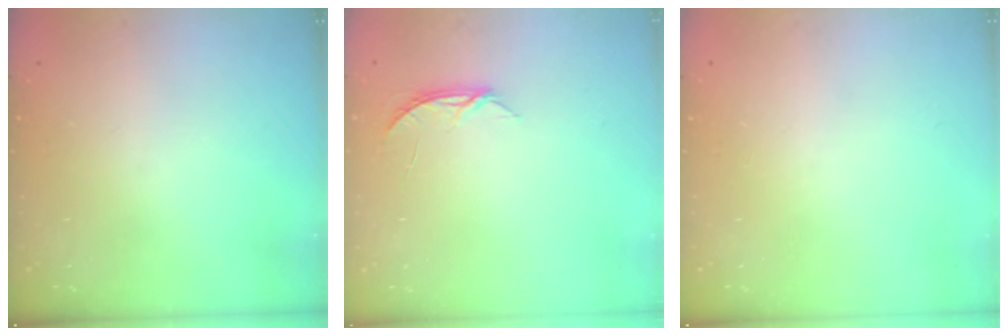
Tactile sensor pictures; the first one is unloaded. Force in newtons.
{"total": 4.0, "press": 4.0, "slide": 0.4}
{"total": 0.0}